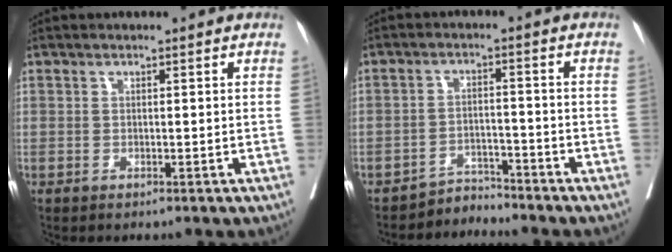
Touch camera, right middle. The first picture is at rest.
{"total": 2.1, "force": [-0.4, -0.6, -1.9], "torque": [0.046, -0.005, -0.004]}